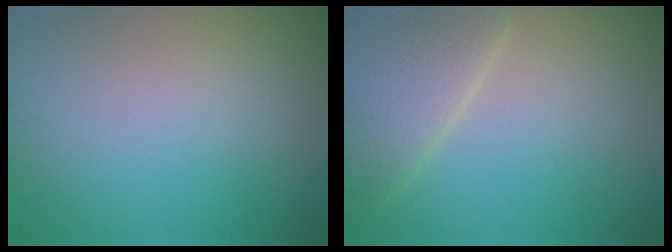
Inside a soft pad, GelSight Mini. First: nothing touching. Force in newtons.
{"total": 5.2, "press": 5.2, "slide": 0.3}